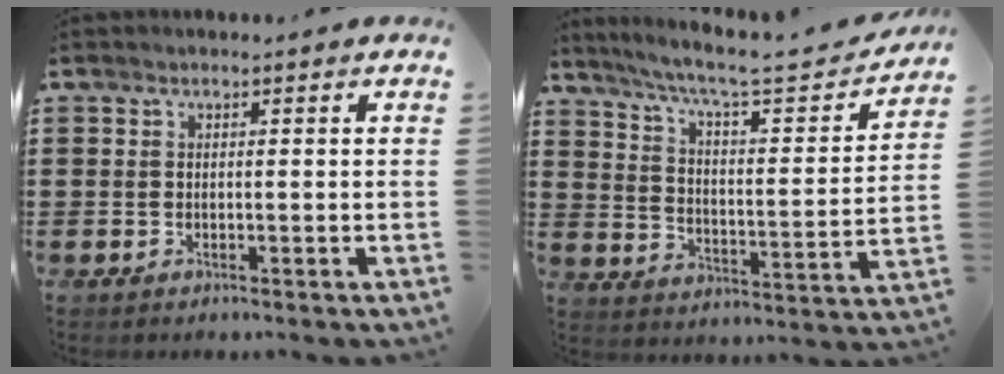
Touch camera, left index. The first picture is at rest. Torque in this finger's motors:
{"motor_torque": [1.07, -1.07, 0.27, 0.13]}